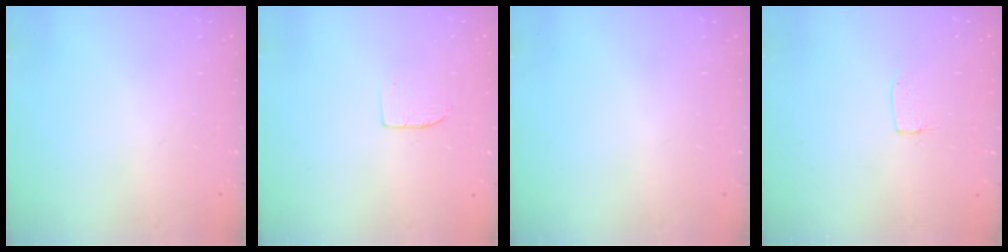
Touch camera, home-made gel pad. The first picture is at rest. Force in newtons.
{"total": 3.7, "press": 3.7, "slide": 0.2}
{"total": 0.0}
{"total": 3.2, "press": 3.2, "slide": 0.1}